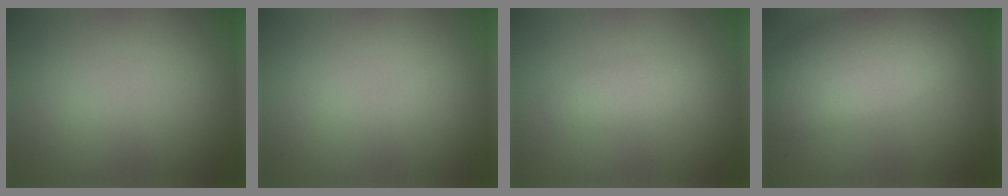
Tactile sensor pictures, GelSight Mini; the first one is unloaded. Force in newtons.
{"total": 0.0}
{"total": 1.6, "press": 1.6, "slide": 0.1}
{"total": 9.1, "press": 9.1, "slide": 0.5}